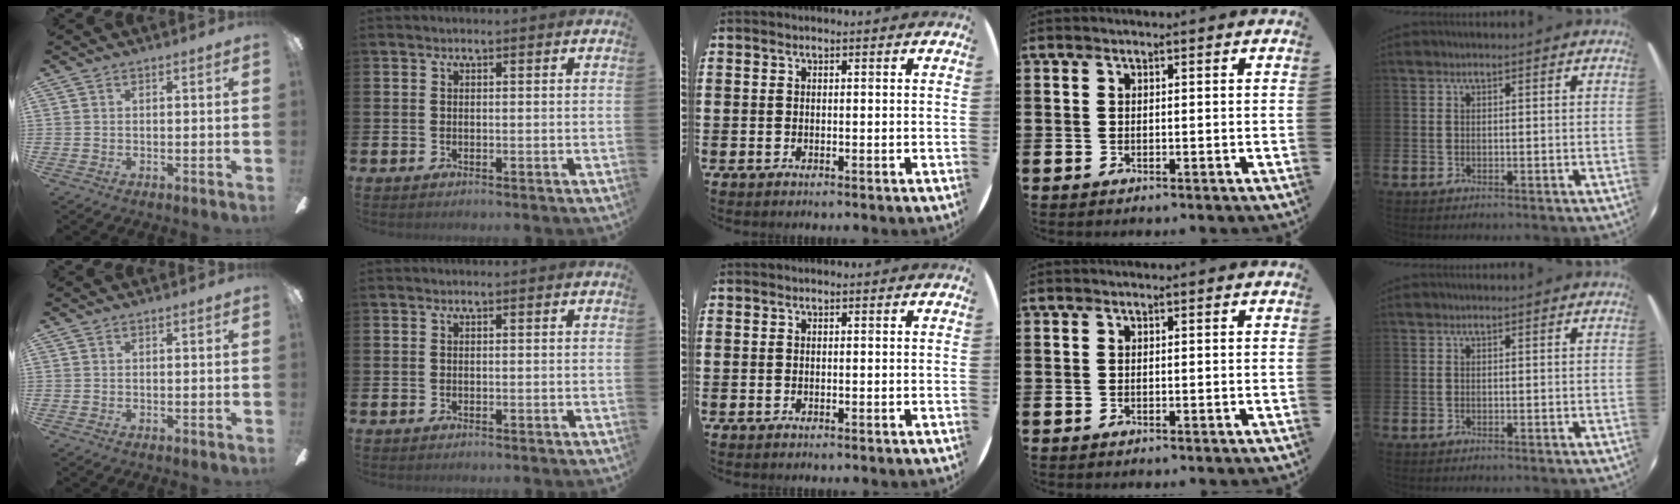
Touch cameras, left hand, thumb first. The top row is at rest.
{}